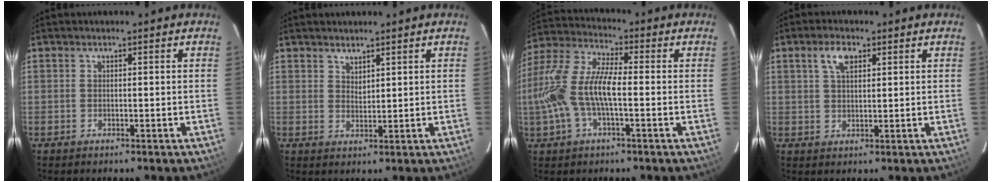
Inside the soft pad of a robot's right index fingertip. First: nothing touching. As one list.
[{"total": 2.0, "force": [1.9, 0.7, 0.5], "torque": [-0.006, 0.001, 0.034]}, {"total": 14.2, "force": [-2.4, 4.9, 13.1], "torque": [-0.275, 0.004, -0.048]}, {"total": 4.1, "force": [2.0, 2.0, 3.1], "torque": [-0.057, 0.009, 0.037]}]